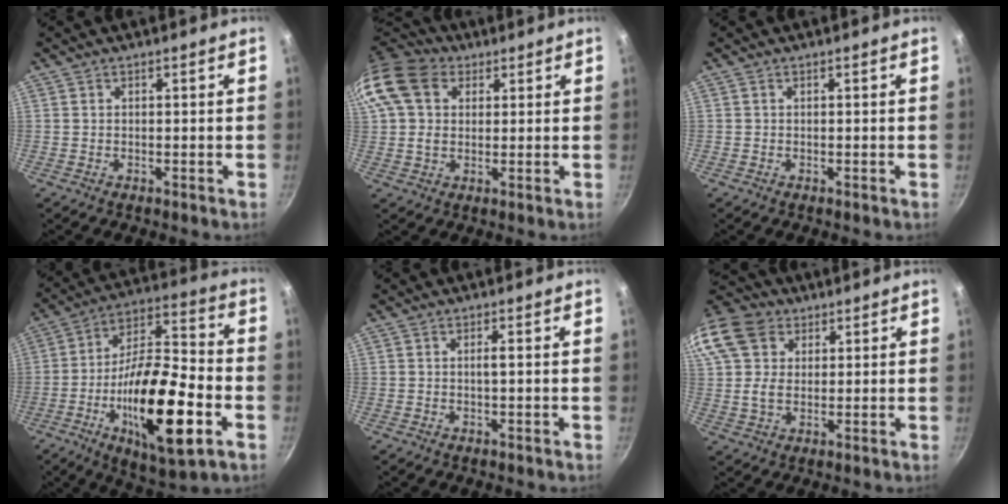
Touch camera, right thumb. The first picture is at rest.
{"total": 14.7, "force": [4.8, 11.1, 8.4], "torque": [-0.171, 0.016, 0.076]}
{"total": 0.0}
{"total": 24.6, "force": [-7.7, 8.7, 21.6], "torque": [-0.352, 0.034, -0.128]}
{"total": 1.1, "force": [0.0, 0.0, 1.1], "torque": [-0.024, 0.001, 0.001]}
{"total": 18.2, "force": [6.9, 13.8, 9.7], "torque": [-0.220, 0.027, 0.121]}